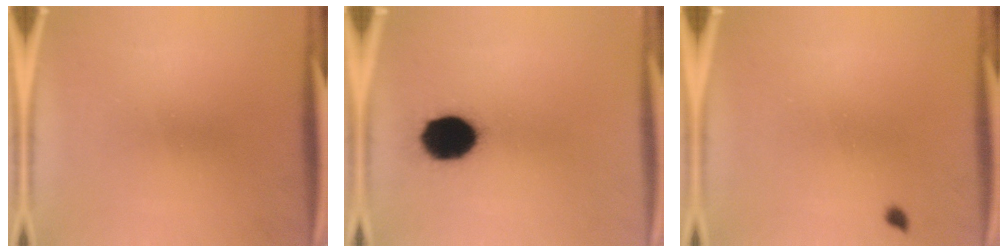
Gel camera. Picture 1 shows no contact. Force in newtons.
{"total": 14.1}
{"total": 0.7}